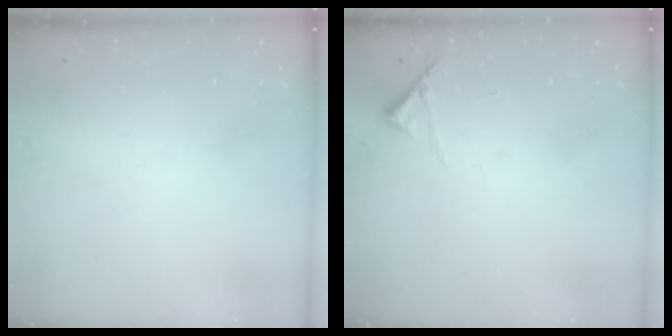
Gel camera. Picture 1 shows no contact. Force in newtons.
{"total": 6.4, "press": 6.4, "slide": 0.2}